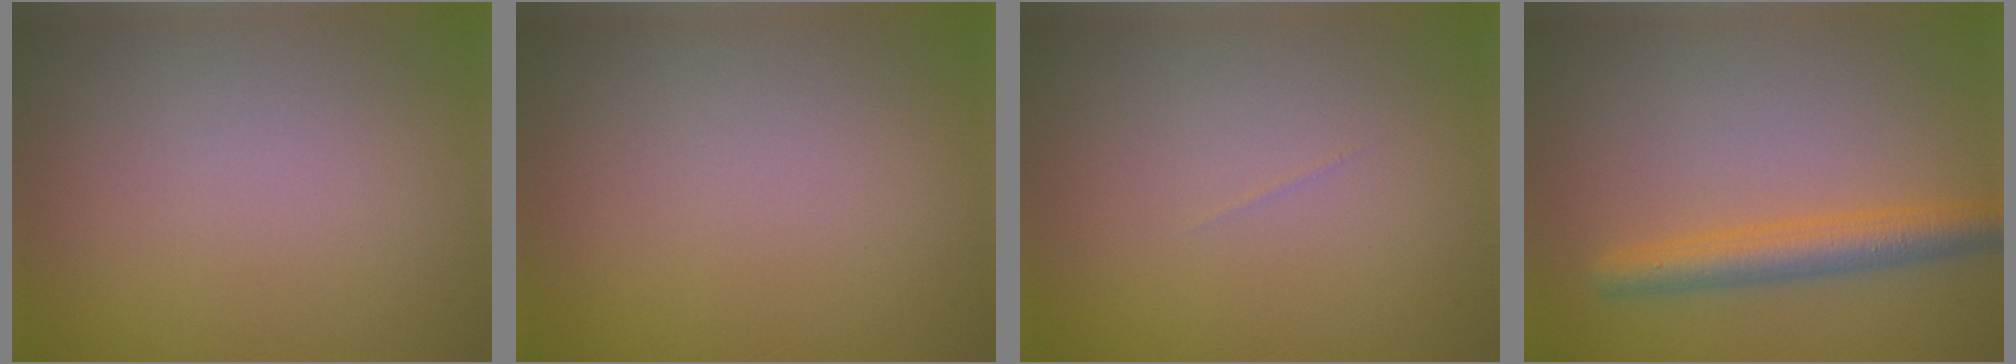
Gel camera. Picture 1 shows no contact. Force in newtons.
{"total": 0.0}
{"total": 0.0}
{"total": 3.8, "press": 3.8, "slide": 0.2}